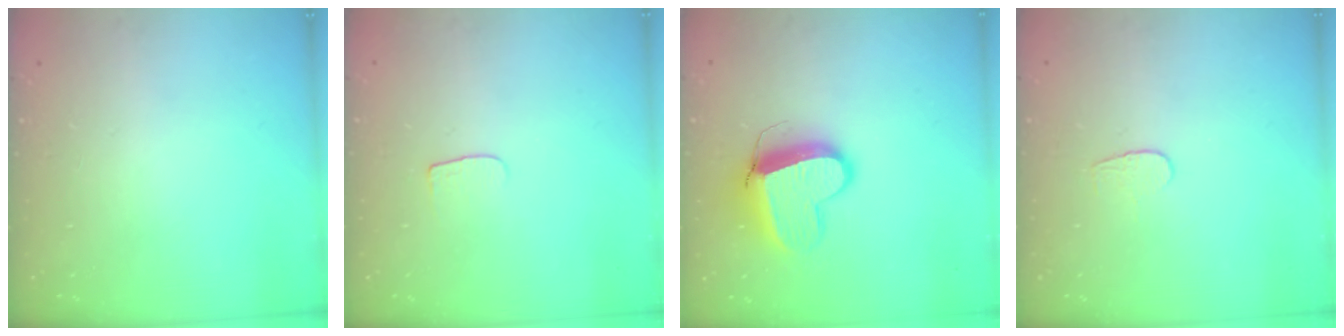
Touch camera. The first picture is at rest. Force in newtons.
{"total": 4.3, "press": 4.3, "slide": 0.5}
{"total": 10.7, "press": 10.6, "slide": 1.3}
{"total": 4.3, "press": 4.3, "slide": 0.3}